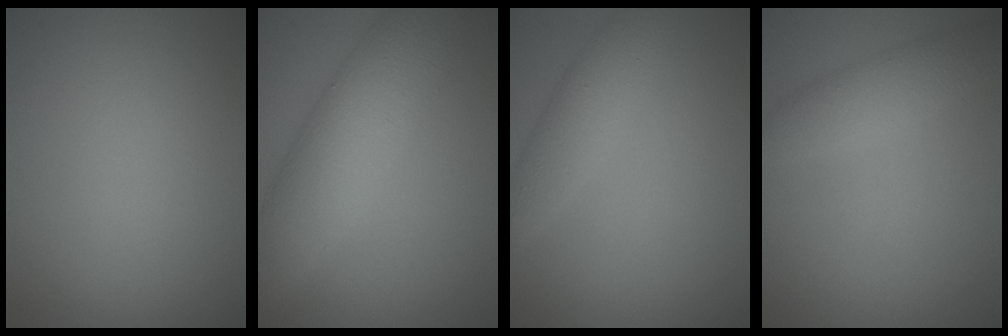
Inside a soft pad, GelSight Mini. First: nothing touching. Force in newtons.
{"total": 7.7, "press": 7.7, "slide": 0.1}
{"total": 3.1, "press": 3.1, "slide": 0.2}
{"total": 2.9, "press": 2.9, "slide": 0.2}